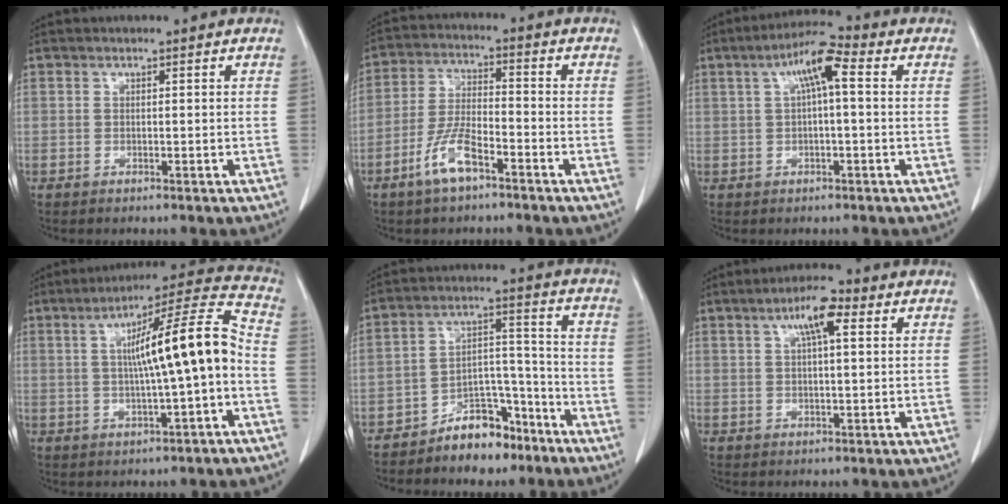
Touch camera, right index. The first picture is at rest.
{"total": 7.4, "force": [-4.5, 2.1, 5.6], "torque": [-0.121, 0.000, -0.087]}
{"total": 6.8, "force": [1.7, 1.1, 6.4], "torque": [-0.118, 0.026, 0.025]}
{"total": 13.4, "force": [-0.3, 0.6, 13.4], "torque": [-0.204, 0.028, -0.008]}
{"total": 8.7, "force": [-6.7, 4.4, 3.6], "torque": [-0.054, 0.035, -0.112]}
{"total": 5.8, "force": [2.5, 1.1, 5.2], "torque": [-0.094, 0.013, 0.039]}